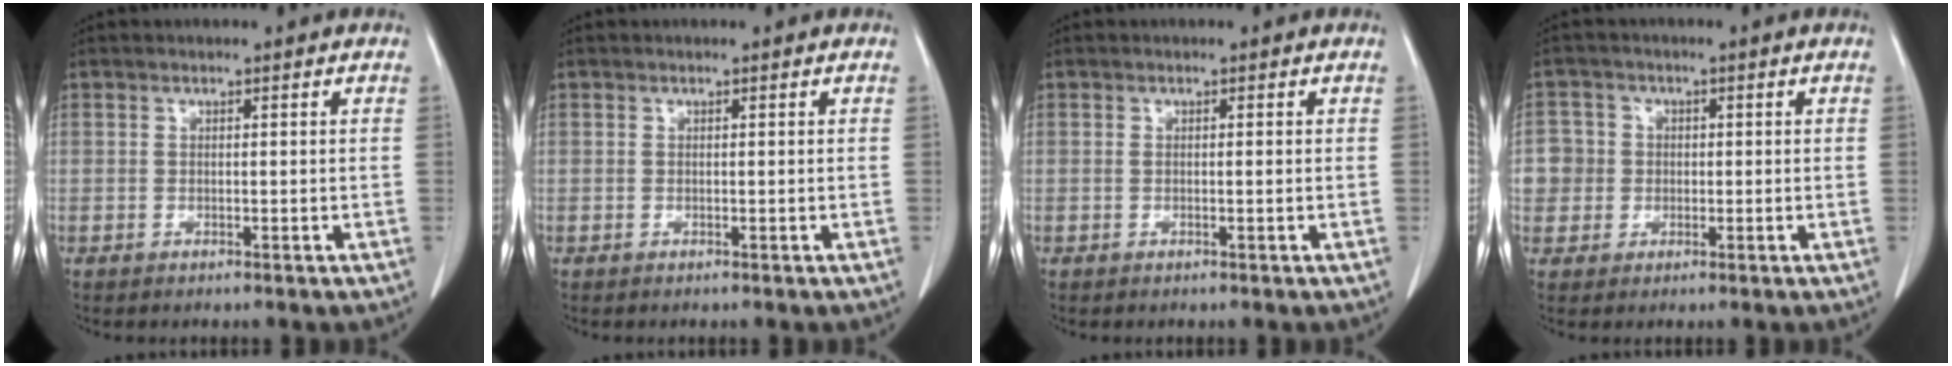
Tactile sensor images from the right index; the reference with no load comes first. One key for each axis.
{"total": 0.0}
{"total": 0.5, "fx": 0.0, "fy": 0.1, "fz": 0.5, "tx": -0.012, "ty": 0.000, "tz": 0.002}
{"total": 4.9, "fx": 0.0, "fy": 4.9, "fz": 0.2, "tx": 0.000, "ty": 0.016, "tz": 0.001}